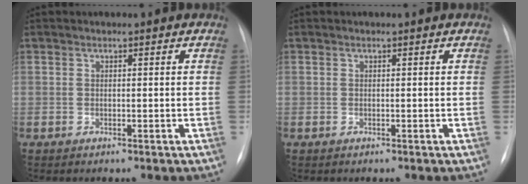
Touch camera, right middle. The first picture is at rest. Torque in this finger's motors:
{"motor_torque": [0.06, -0.14, -0.02, -0.01]}